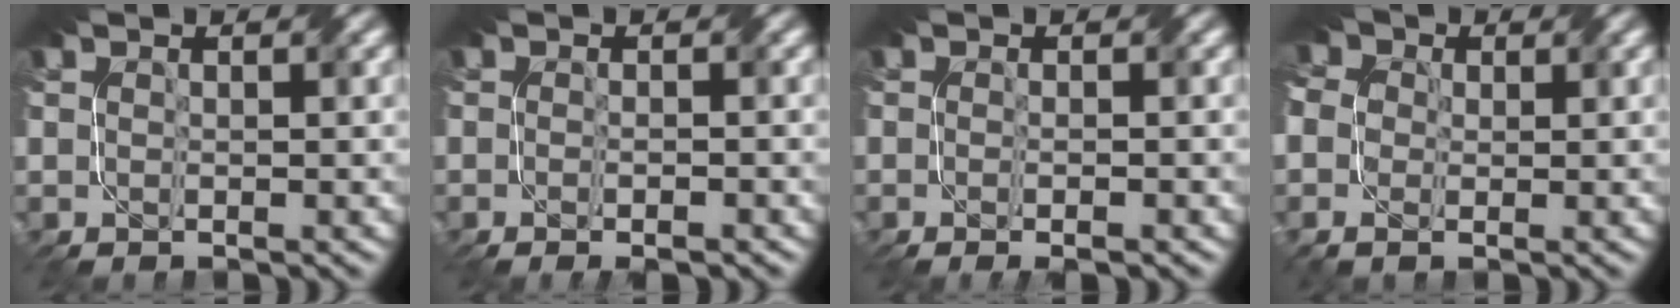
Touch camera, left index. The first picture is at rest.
{"total": 2.5, "force": [-1.5, 0.7, 2.0], "torque": [-0.021, 0.000, -0.012]}
{"total": 2.6, "force": [-1.2, 0.8, 2.1], "torque": [-0.019, -0.002, -0.009]}
{"total": 5.5, "force": [0.8, 4.4, 3.2], "torque": [-0.081, 0.027, 0.003]}